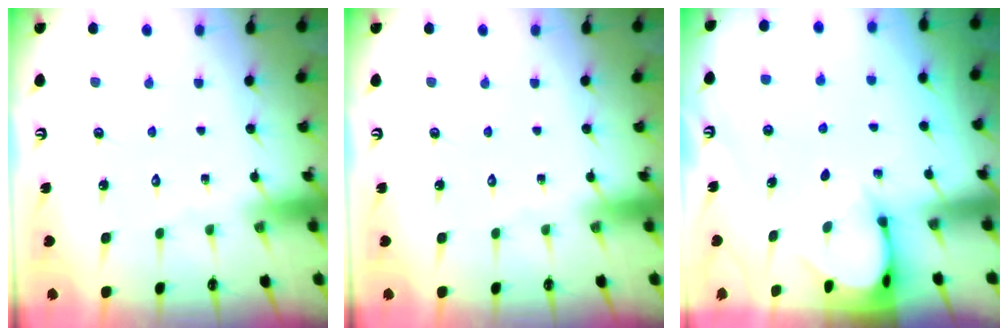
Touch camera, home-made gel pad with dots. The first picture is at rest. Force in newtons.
{"total": 0.0}
{"total": 3.1, "press": 3.1, "slide": 0.3}